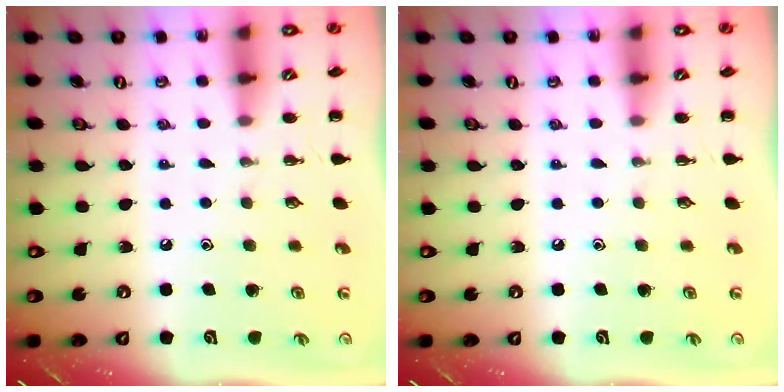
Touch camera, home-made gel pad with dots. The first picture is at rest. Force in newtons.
{"total": 0.0}